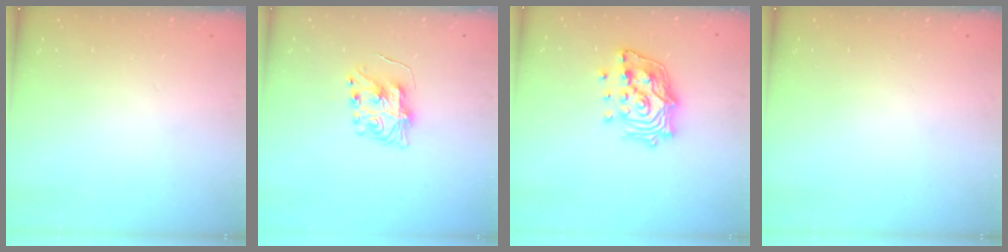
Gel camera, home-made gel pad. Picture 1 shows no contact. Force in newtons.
{"total": 8.2, "press": 8.2, "slide": 0.7}
{"total": 14.8, "press": 14.7, "slide": 1.6}
{"total": 0.0}